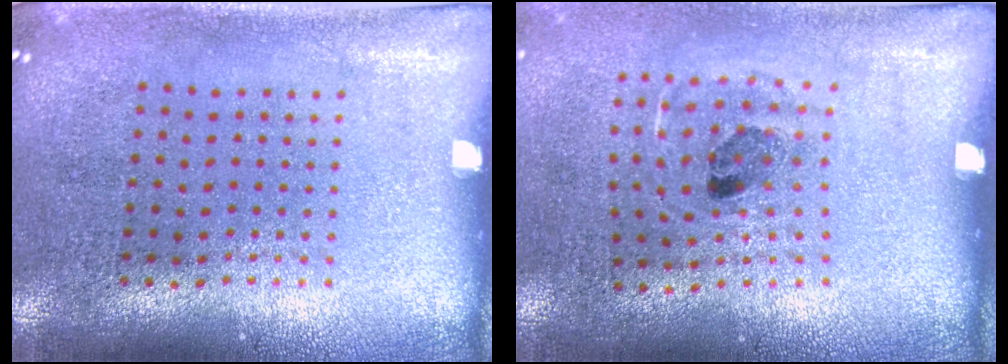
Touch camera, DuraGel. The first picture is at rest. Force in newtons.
{"total": 1.1, "press": 0.8, "slide": 0.7}